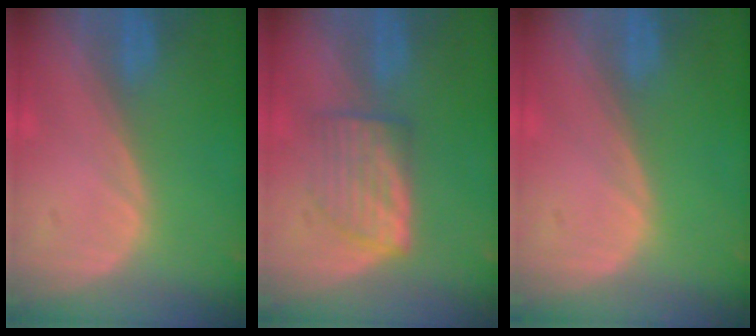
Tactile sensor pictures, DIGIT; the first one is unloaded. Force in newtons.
{"total": 5.4, "press": 5.4, "slide": 0.3}
{"total": 0.0}